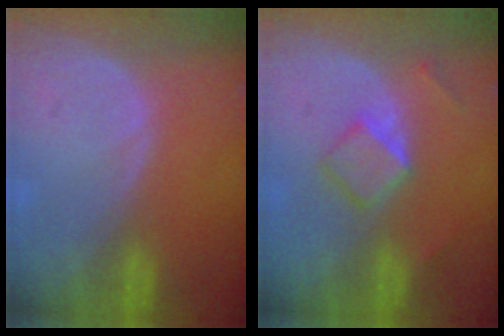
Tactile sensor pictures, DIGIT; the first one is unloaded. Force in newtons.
{"total": 4.7, "press": 4.2, "slide": 2.1}